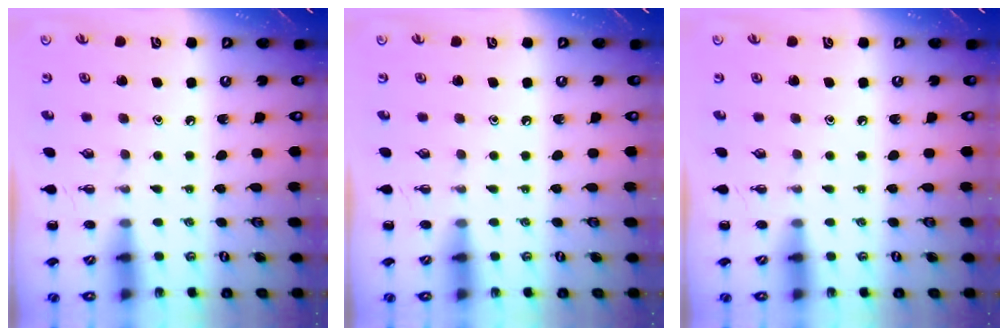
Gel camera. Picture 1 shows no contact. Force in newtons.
{"total": 0.0}
{"total": 0.0}